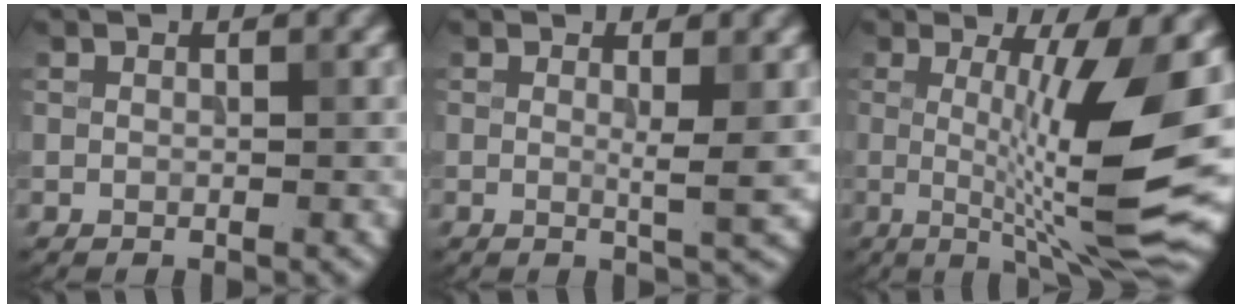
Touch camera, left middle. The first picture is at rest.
{"total": 1.8, "force": [0.4, 0.2, 1.8], "torque": [-0.028, -0.007, 0.003]}
{"total": 11.6, "force": [0.3, 2.1, 11.4], "torque": [-0.157, -0.010, 0.007]}